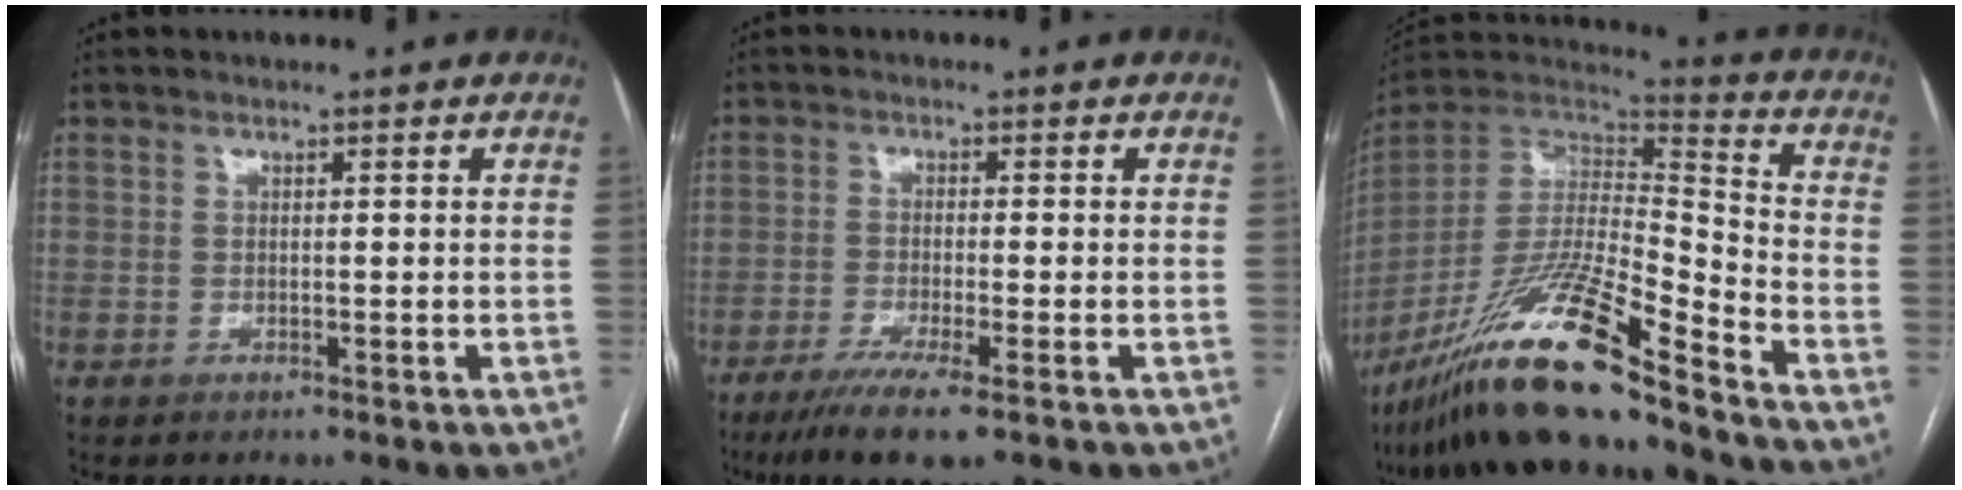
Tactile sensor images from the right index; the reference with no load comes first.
{"total": 7.6, "force": [-5.0, 0.1, 5.7], "torque": [-0.097, -0.020, -0.081]}
{"total": 21.8, "force": [-16.6, 0.6, 14.2], "torque": [-0.291, -0.030, -0.311]}